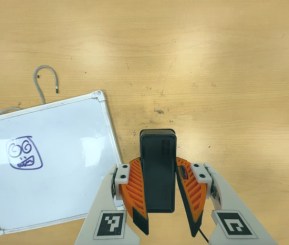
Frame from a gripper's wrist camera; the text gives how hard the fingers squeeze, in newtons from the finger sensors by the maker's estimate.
{"total": 7.9, "left": 6.7, "right": 9.2}